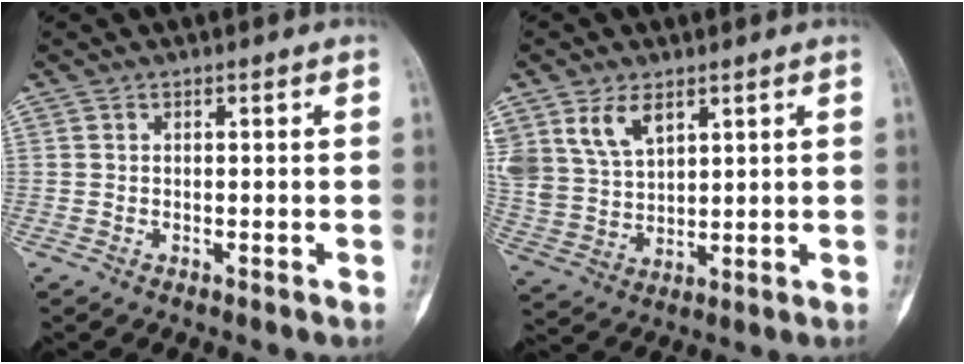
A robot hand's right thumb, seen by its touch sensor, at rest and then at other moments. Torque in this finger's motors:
{"motor_torque": [-0.24, 0.33, 0.42, 0.50, 0.06]}